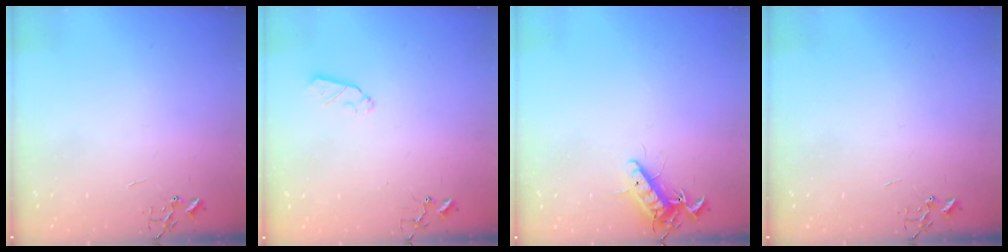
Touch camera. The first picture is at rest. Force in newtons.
{"total": 5.5, "press": 5.5, "slide": 0.4}
{"total": 11.3, "press": 11.2, "slide": 1.5}
{"total": 0.0}